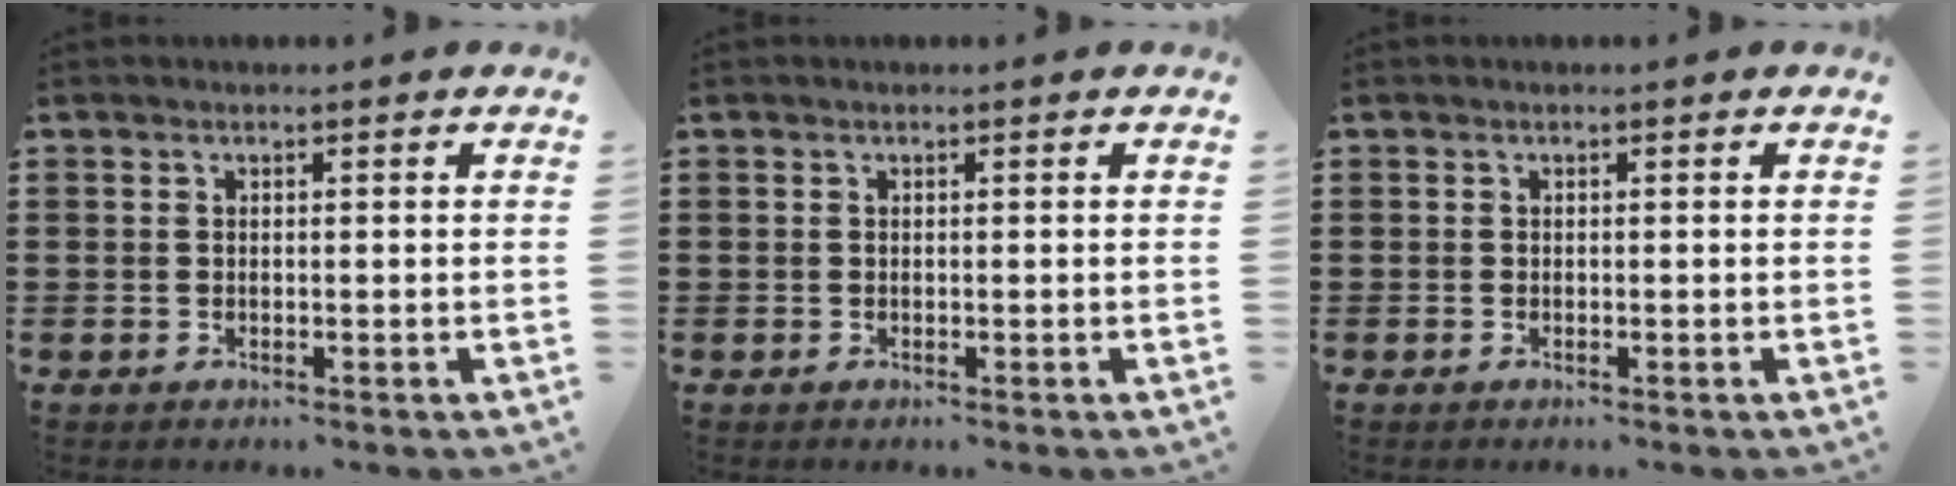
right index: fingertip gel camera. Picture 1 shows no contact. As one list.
[{"total": 0.0}, {"total": 0.0}]